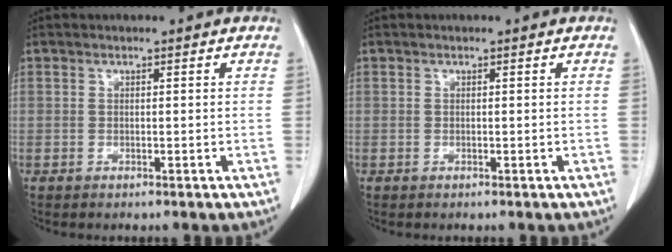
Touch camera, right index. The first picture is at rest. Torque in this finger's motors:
{"motor_torque": [-0.07, 0.11, 0.05, 0.00]}